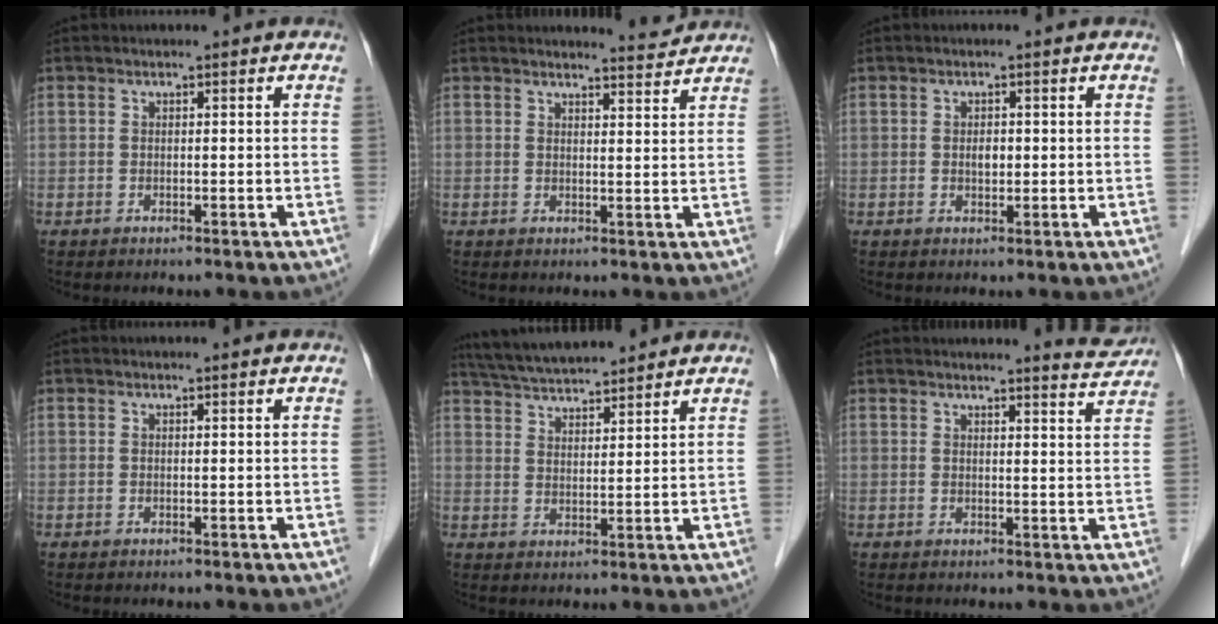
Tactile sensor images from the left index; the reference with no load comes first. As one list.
[{"total": 3.2, "force": [3.2, -0.2, -0.2], "torque": [-0.008, -0.013, 0.040]}, {"total": 1.4, "force": [0.1, 0.9, 1.1], "torque": [-0.020, 0.000, 0.003]}, {"total": 0.7, "force": [0.7, 0.0, 0.1], "torque": [-0.010, -0.002, 0.008]}, {"total": 11.2, "force": [10.3, 1.1, 4.1], "torque": [-0.077, 0.027, 0.171]}, {"total": 4.8, "force": [4.8, -0.2, 0.4], "torque": [-0.013, -0.025, 0.045]}]